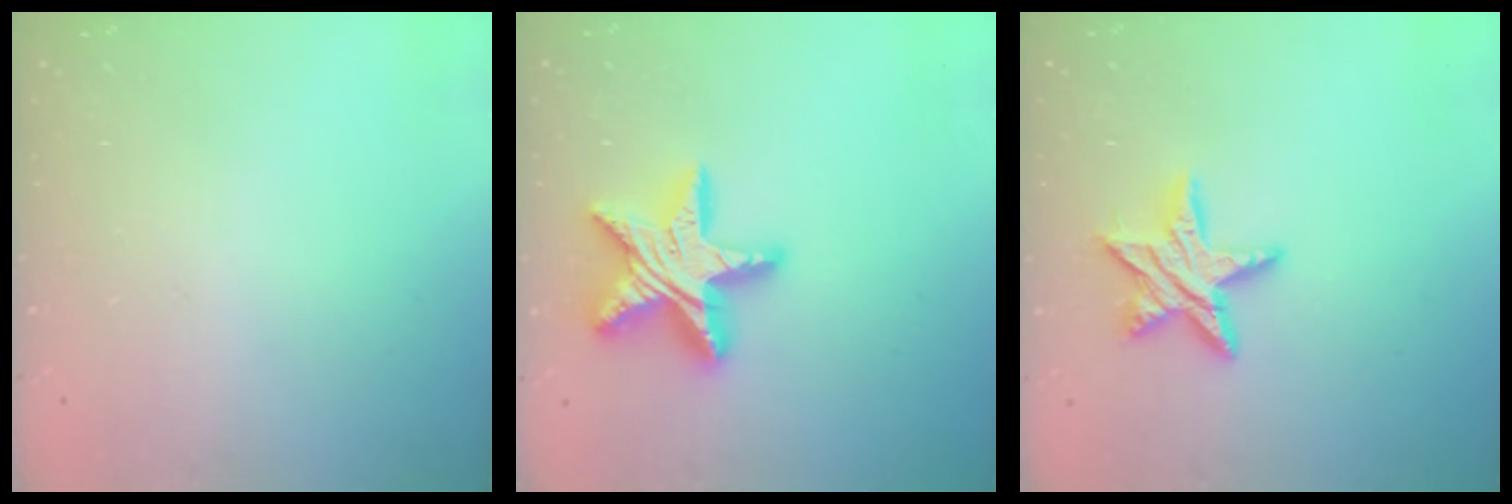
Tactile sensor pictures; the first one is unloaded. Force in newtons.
{"total": 18.5, "press": 18.4, "slide": 1.6}
{"total": 11.0, "press": 10.9, "slide": 0.9}